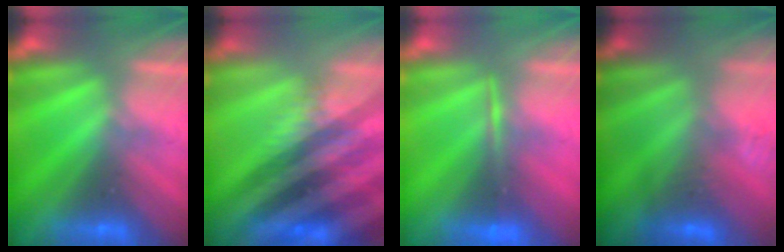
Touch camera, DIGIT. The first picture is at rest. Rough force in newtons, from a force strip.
{"total": 4.6}
{"total": 1.3}
{"total": 2.8}